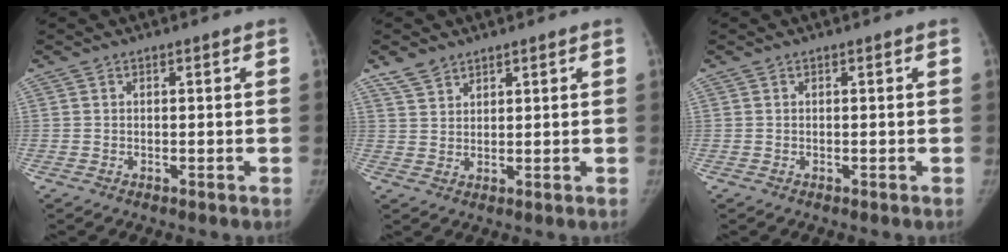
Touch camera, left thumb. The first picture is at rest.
{"total": 1.8, "force": [1.5, 1.0, 0.3], "torque": [-0.004, 0.001, 0.030]}
{"total": 0.0}